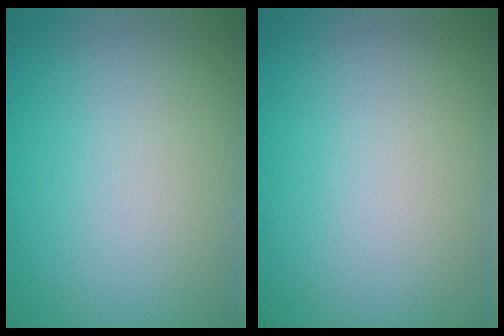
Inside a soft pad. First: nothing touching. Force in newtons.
{"total": 0.0}